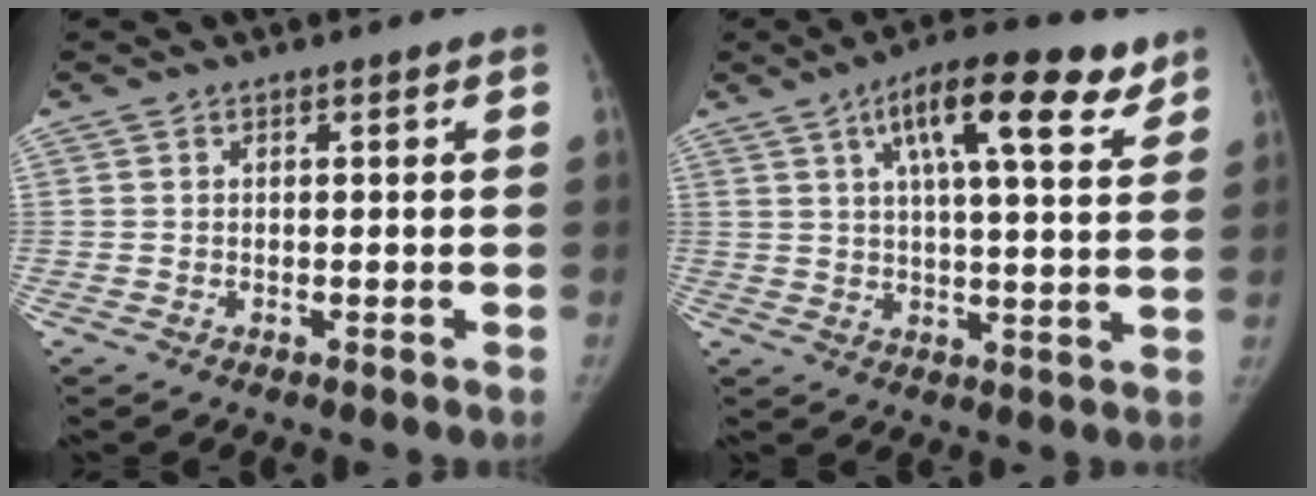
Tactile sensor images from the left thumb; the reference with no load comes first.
{"total": 14.8, "force": [8.1, 4.5, 11.6], "torque": [-0.151, -0.016, 0.117]}